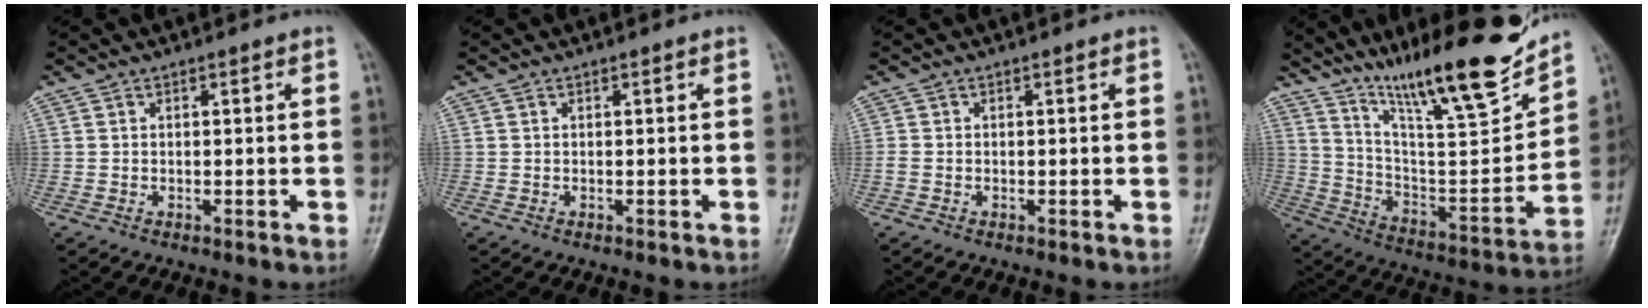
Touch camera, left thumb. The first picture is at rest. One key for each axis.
{"total": 0.0}
{"total": 1.0, "fx": -0.4, "fy": 0.7, "fz": 0.7, "tx": -0.019, "ty": -0.002, "tz": -0.012}
{"total": 23.0, "fx": 17.2, "fy": 4.1, "fz": 14.7, "tx": -0.208, "ty": -0.088, "tz": 0.293}